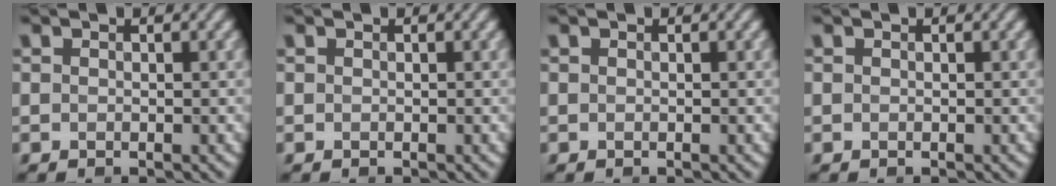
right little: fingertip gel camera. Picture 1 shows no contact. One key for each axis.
{"total": 0.0}
{"total": 0.0}
{"total": 0.0}